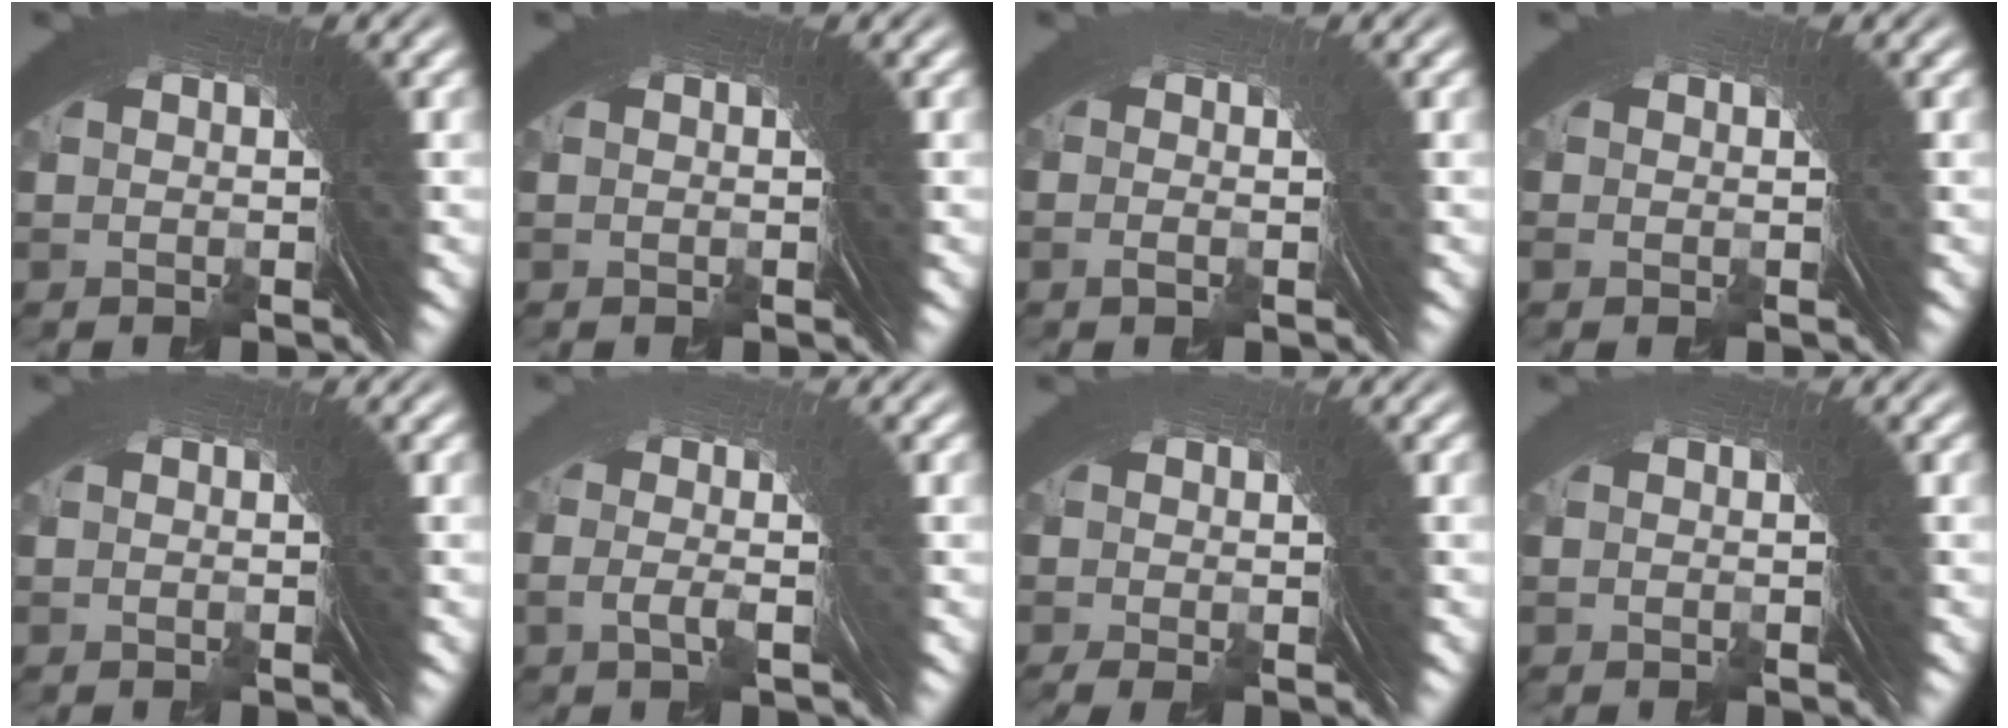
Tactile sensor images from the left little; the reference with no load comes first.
{"total": 0.0}
{"total": 1.7, "force": [-1.0, -1.1, -0.8], "torque": [0.017, 0.000, -0.014]}
{"total": 1.1, "force": [-0.5, -0.7, -0.6], "torque": [0.016, 0.005, -0.009]}
{"total": 0.8, "force": [-0.3, -0.4, -0.6], "torque": [0.013, 0.002, -0.005]}
{"total": 0.7, "force": [-0.6, -0.3, 0.2], "torque": [-0.006, -0.006, -0.005]}
{"total": 1.0, "force": [-0.9, -0.4, 0.0], "torque": [0.005, -0.001, -0.012]}
{"total": 1.2, "force": [-0.4, -0.7, -0.9], "torque": [0.021, 0.003, -0.005]}